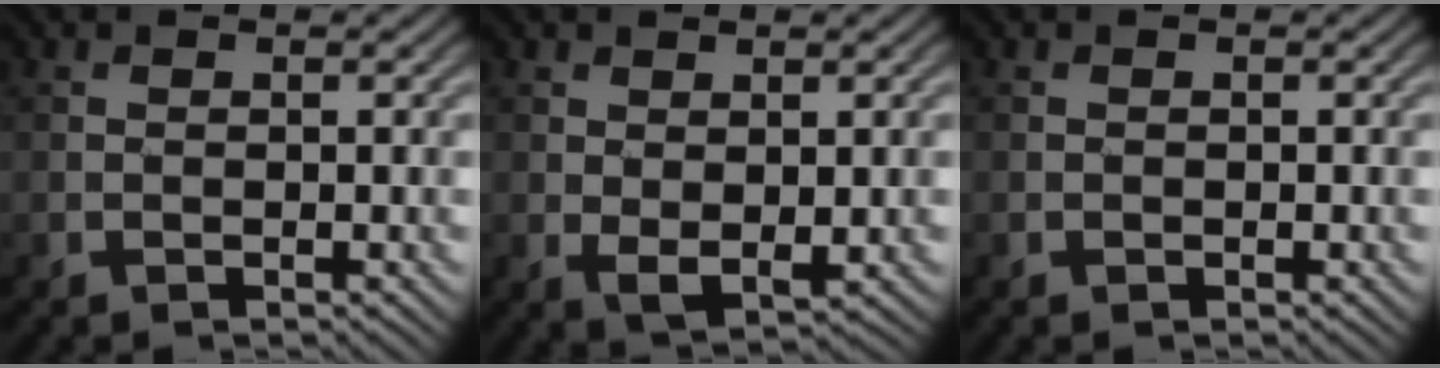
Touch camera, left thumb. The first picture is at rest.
{"total": 2.8, "force": [0.2, 1.5, 2.4], "torque": [-0.049, -0.010, 0.010]}
{"total": 0.0}